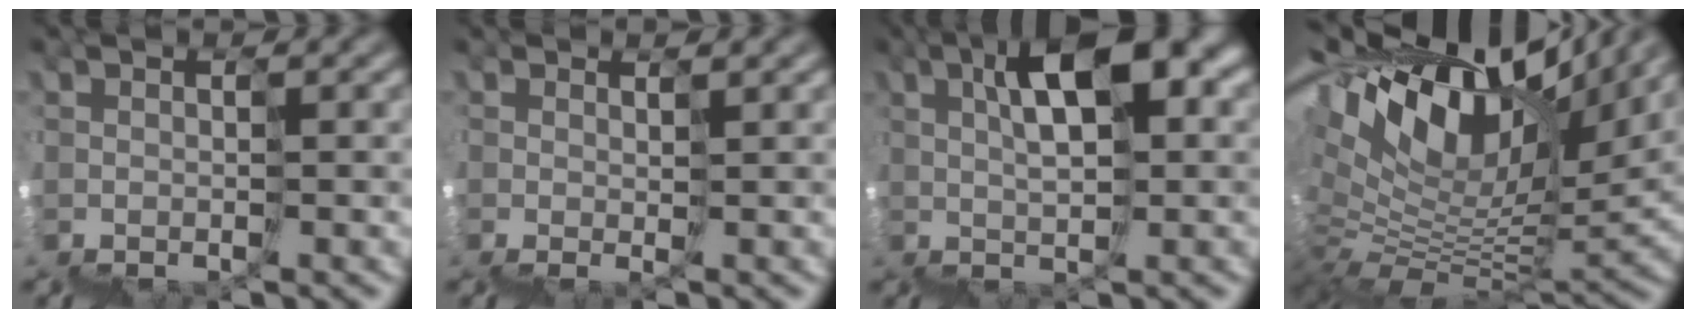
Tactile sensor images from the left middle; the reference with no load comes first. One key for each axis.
{"total": 1.5, "fx": 0.7, "fy": 0.4, "fz": 1.3, "tx": -0.002, "ty": 0.000, "tz": 0.020}
{"total": 7.8, "fx": 3.6, "fy": 2.6, "fz": 6.5, "tx": -0.093, "ty": 0.033, "tz": 0.052}
{"total": 11.5, "fx": 7.5, "fy": 4.7, "fz": 7.2, "tx": -0.132, "ty": 0.045, "tz": 0.127}